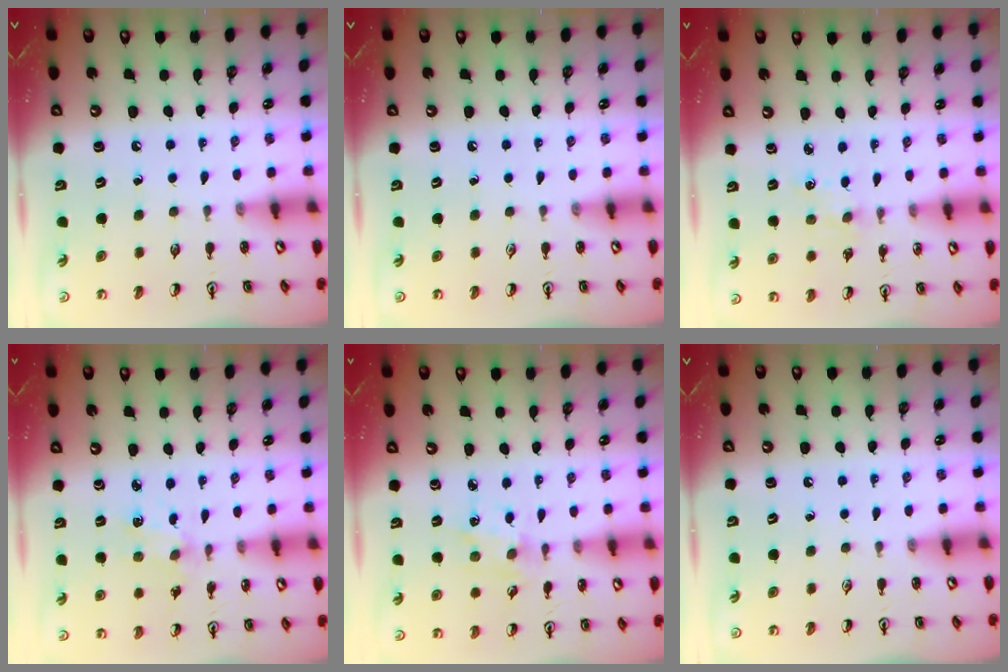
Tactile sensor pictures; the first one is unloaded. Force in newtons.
{"total": 0.0}
{"total": 2.9, "press": 2.8, "slide": 0.4}
{"total": 2.1, "press": 2.1, "slide": 0.3}
{"total": 1.7, "press": 1.7, "slide": 0.3}
{"total": 0.0}